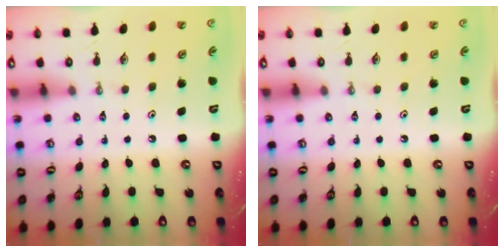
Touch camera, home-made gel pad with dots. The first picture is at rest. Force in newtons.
{"total": 0.0}